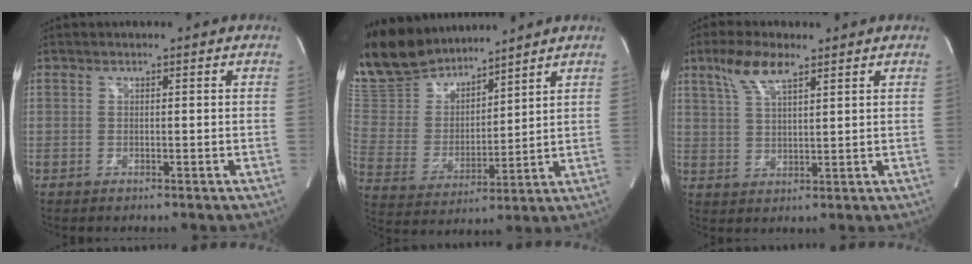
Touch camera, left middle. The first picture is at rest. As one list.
[{"total": 16.4, "force": [14.8, 4.4, 5.4], "torque": [-0.116, 0.017, 0.295]}, {"total": 6.6, "force": [4.3, 1.6, 4.7], "torque": [-0.105, 0.012, 0.087]}]